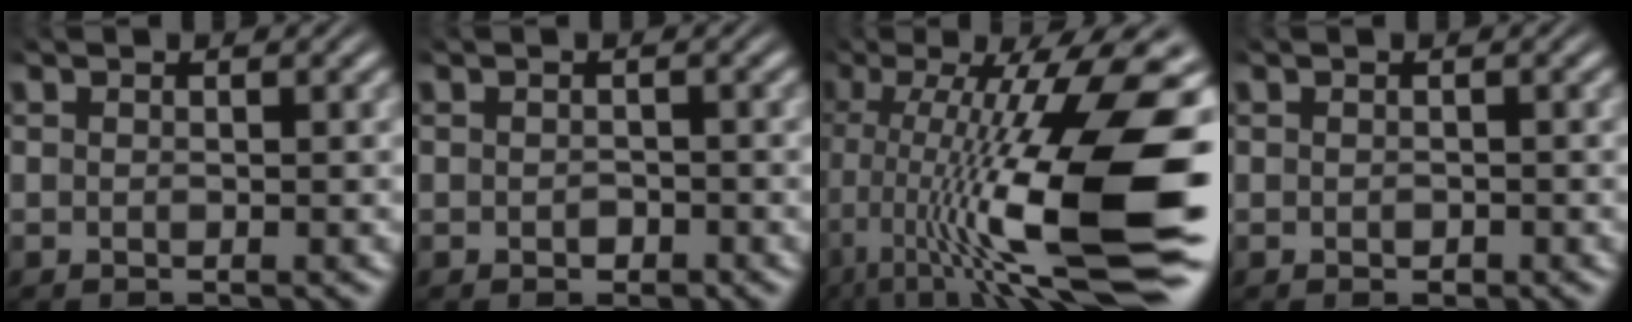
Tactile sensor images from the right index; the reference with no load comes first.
{"total": 1.1, "force": [-0.6, 0.8, 0.3], "torque": [-0.006, 0.000, -0.010]}
{"total": 15.1, "force": [-1.9, 5.1, 14.0], "torque": [-0.196, -0.011, -0.022]}
{"total": 0.6, "force": [-0.3, 0.5, 0.3], "torque": [-0.008, -0.003, -0.002]}